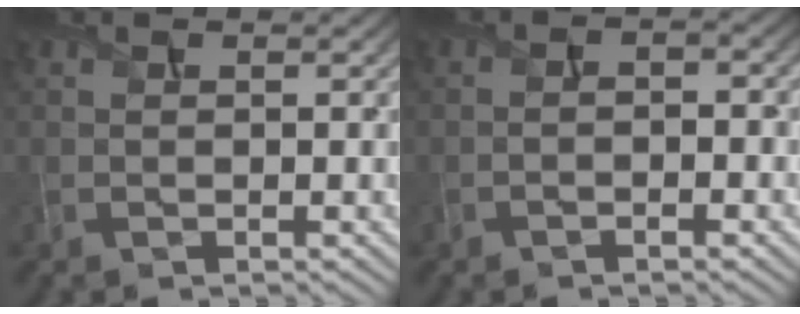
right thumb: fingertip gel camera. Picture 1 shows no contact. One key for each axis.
{"total": 2.2, "fx": -1.2, "fy": 0.6, "fz": 1.7, "tx": -0.025, "ty": 0.004, "tz": -0.029}